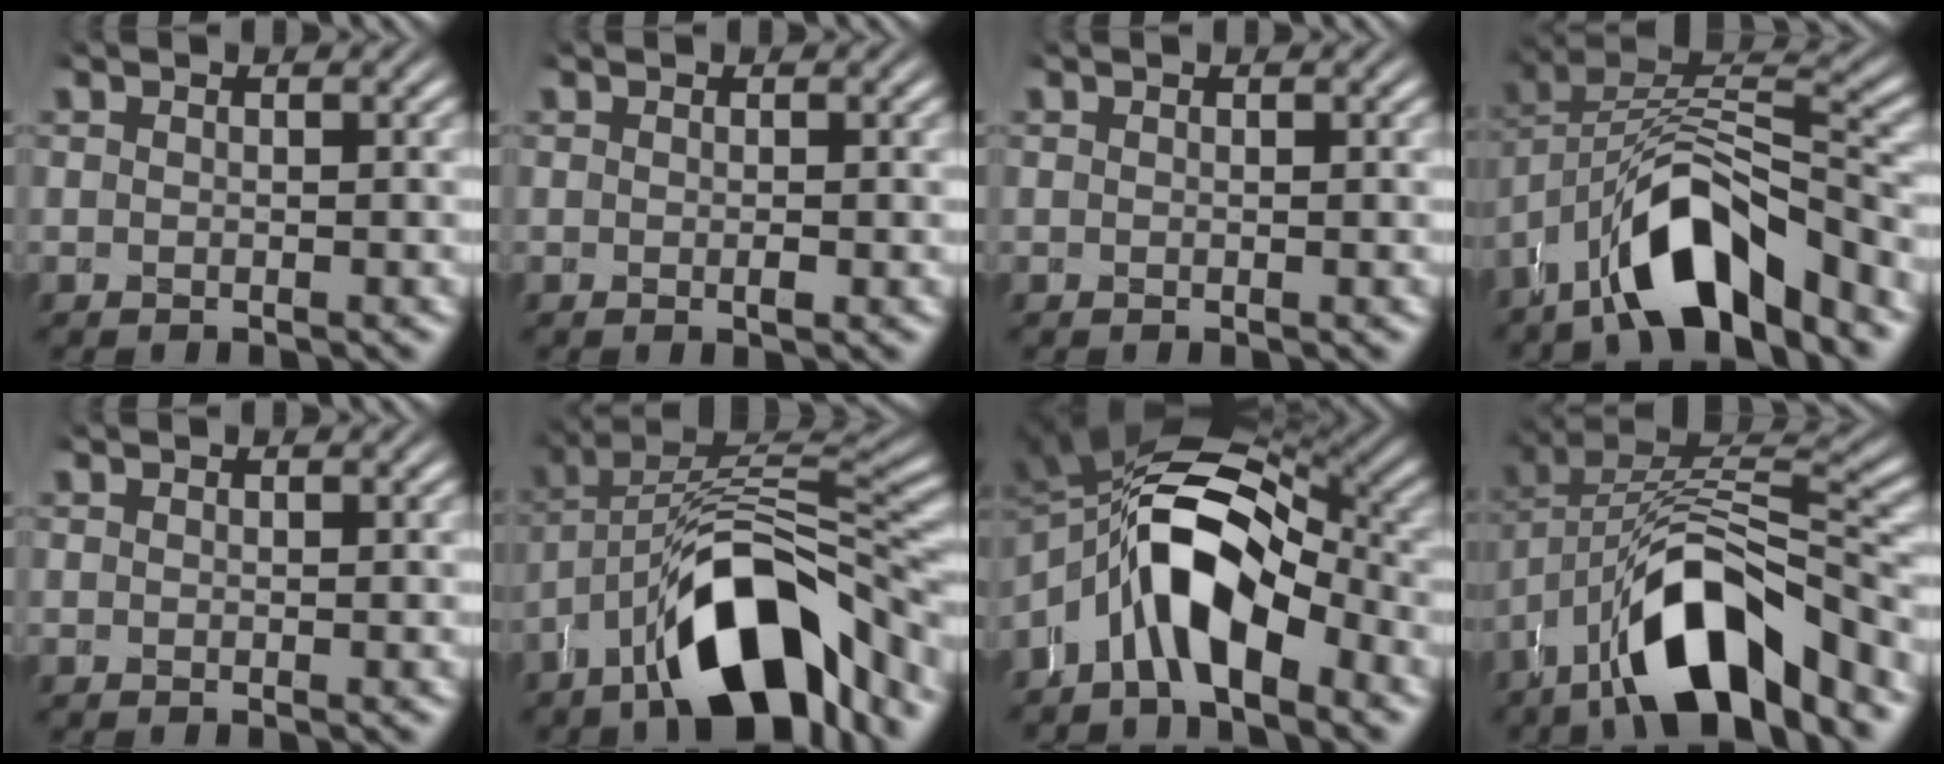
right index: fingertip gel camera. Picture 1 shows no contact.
{"total": 0.9, "force": [0.7, 0.2, 0.4], "torque": [-0.001, 0.007, 0.007]}
{"total": 0.0}
{"total": 7.3, "force": [-2.0, 3.8, 5.9], "torque": [-0.104, -0.006, -0.029]}
{"total": 0.5, "force": [0.5, -0.1, 0.0], "torque": [0.003, 0.002, 0.007]}
{"total": 9.9, "force": [-1.9, 4.0, 8.8], "torque": [-0.126, -0.003, -0.022]}
{"total": 14.9, "force": [1.9, 9.2, 11.6], "torque": [-0.209, -0.003, 0.024]}
{"total": 8.5, "force": [-2.0, 3.6, 7.4], "torque": [-0.123, -0.009, -0.024]}